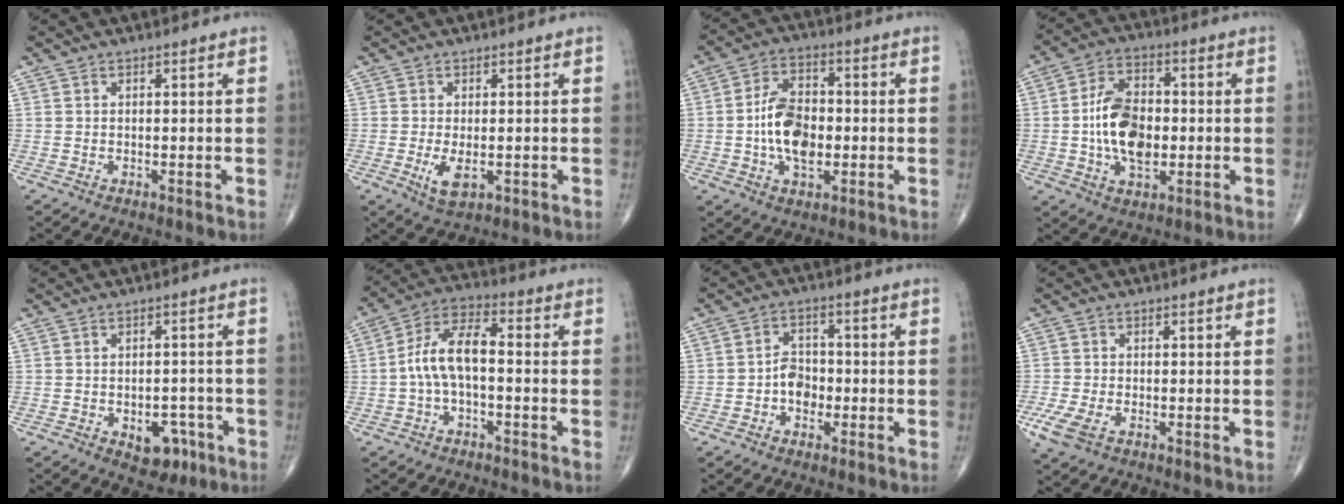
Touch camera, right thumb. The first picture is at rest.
{"total": 4.4, "force": [-1.1, 2.1, 3.7], "torque": [-0.069, -0.010, -0.016]}
{"total": 11.2, "force": [-1.3, 6.7, 8.8], "torque": [-0.140, 0.015, -0.029]}
{"total": 12.6, "force": [-1.0, 7.7, 10.0], "torque": [-0.161, 0.013, -0.020]}
{"total": 6.5, "force": [-2.8, 4.1, 4.1], "torque": [-0.026, 0.021, -0.030]}
{"total": 9.2, "force": [-1.2, 4.3, 8.1], "torque": [-0.157, 0.041, -0.032]}
{"total": 4.9, "force": [-1.5, 3.7, 2.8], "torque": [-0.027, 0.020, -0.034]}
{"total": 5.3, "force": [-2.3, 2.8, 3.8], "torque": [-0.097, -0.002, -0.044]}